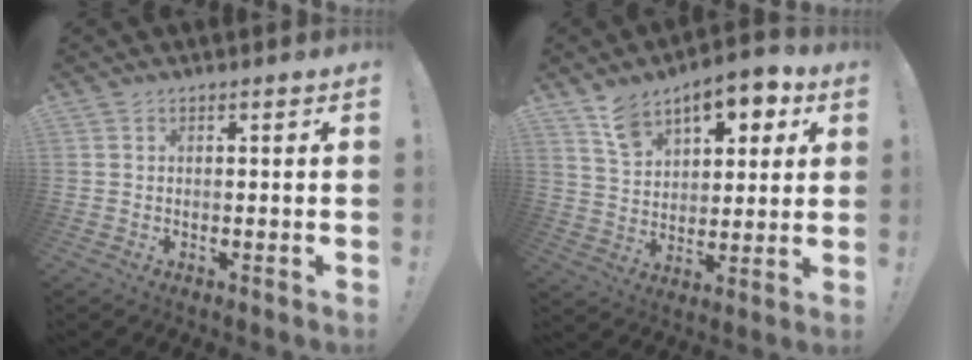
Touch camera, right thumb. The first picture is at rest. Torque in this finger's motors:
{"motor_torque": [1.28, 1.81, 1.12, 0.65, 0.06]}